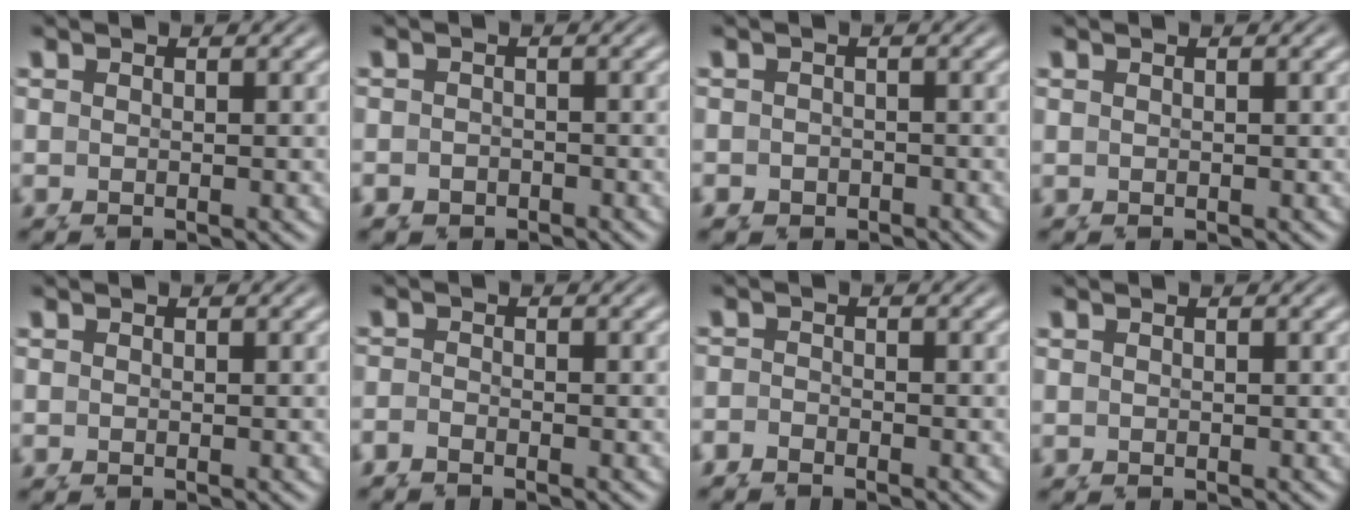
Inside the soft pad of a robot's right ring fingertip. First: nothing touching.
{"total": 1.1, "force": [-0.8, 0.4, -0.6], "torque": [0.016, -0.003, -0.012]}
{"total": 1.2, "force": [-0.6, 0.7, -0.6], "torque": [0.017, -0.003, -0.010]}
{"total": 0.0}
{"total": 0.0}
{"total": 0.9, "force": [-0.9, -0.1, 0.0], "torque": [0.006, 0.002, -0.020]}
{"total": 1.1, "force": [-1.0, -0.1, -0.4], "torque": [0.013, -0.001, -0.020]}
{"total": 0.0}